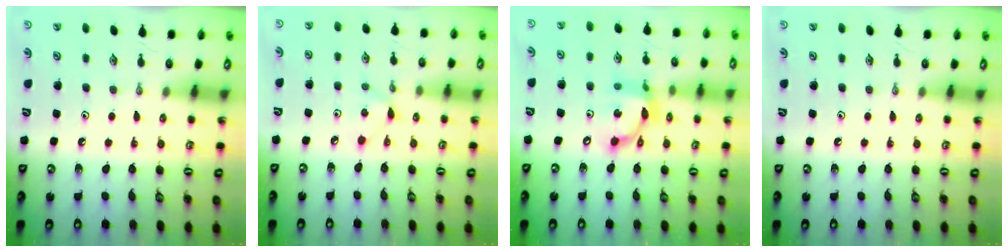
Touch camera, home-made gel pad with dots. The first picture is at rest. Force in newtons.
{"total": 4.6, "press": 4.6, "slide": 0.4}
{"total": 12.5, "press": 12.4, "slide": 1.2}
{"total": 0.0}